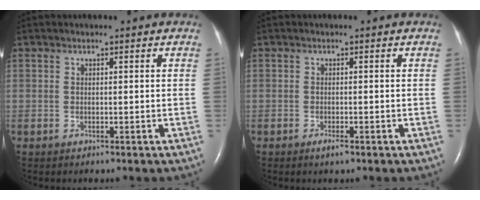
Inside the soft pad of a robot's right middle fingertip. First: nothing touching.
{"total": 1.3, "force": [-0.8, 0.2, 0.9], "torque": [-0.022, -0.003, -0.013]}